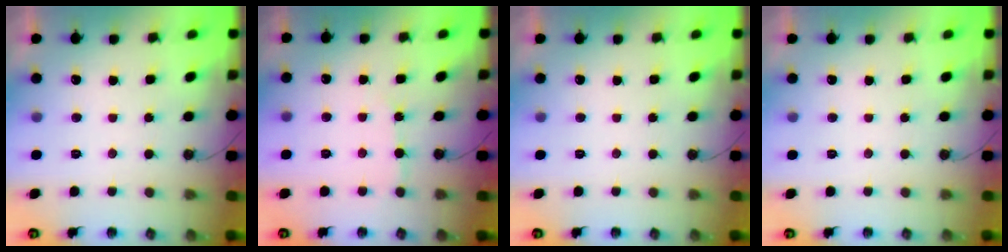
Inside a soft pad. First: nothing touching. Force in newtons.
{"total": 4.5, "press": 4.5, "slide": 0.3}
{"total": 0.0}
{"total": 0.0}